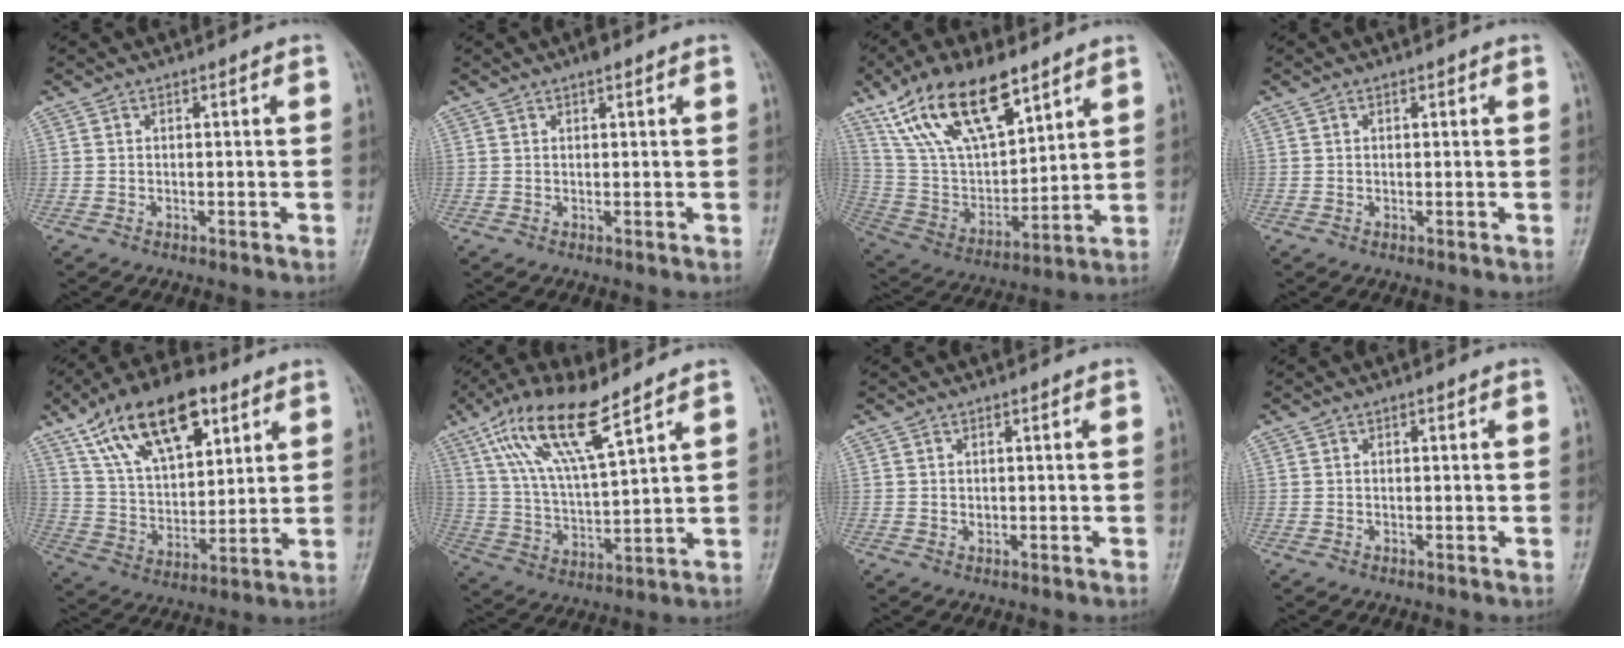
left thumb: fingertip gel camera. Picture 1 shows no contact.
{"total": 1.4, "force": [0.9, 0.4, 0.9], "torque": [-0.008, 0.000, 0.010]}
{"total": 20.6, "force": [12.6, 8.9, 13.7], "torque": [-0.223, -0.040, 0.246]}
{"total": 0.6, "force": [0.3, 0.4, 0.4], "torque": [-0.002, 0.001, 0.002]}
{"total": 19.5, "force": [10.4, 9.7, 13.3], "torque": [-0.189, -0.029, 0.187]}
{"total": 14.6, "force": [8.9, 3.5, 11.1], "torque": [-0.211, -0.028, 0.181]}
{"total": 0.6, "force": [0.0, 0.5, 0.3], "torque": [-0.001, -0.001, 0.003]}
{"total": 0.6, "force": [0.2, 0.3, 0.5], "torque": [-0.007, 0.000, 0.004]}